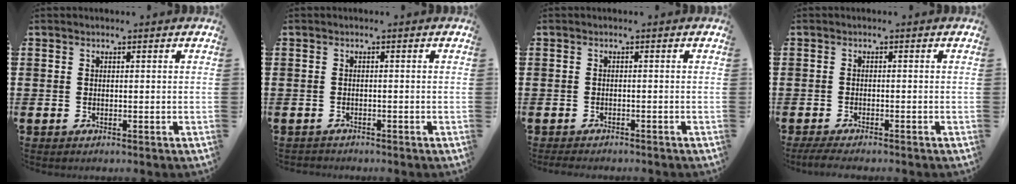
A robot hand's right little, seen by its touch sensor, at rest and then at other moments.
{"total": 0.6, "force": [-0.6, 0.1, -0.1], "torque": [0.000, -0.001, -0.013]}
{"total": 0.9, "force": [-0.9, 0.0, 0.1], "torque": [-0.005, -0.003, -0.016]}
{"total": 1.4, "force": [-1.2, 0.1, 0.8], "torque": [-0.015, -0.002, -0.022]}